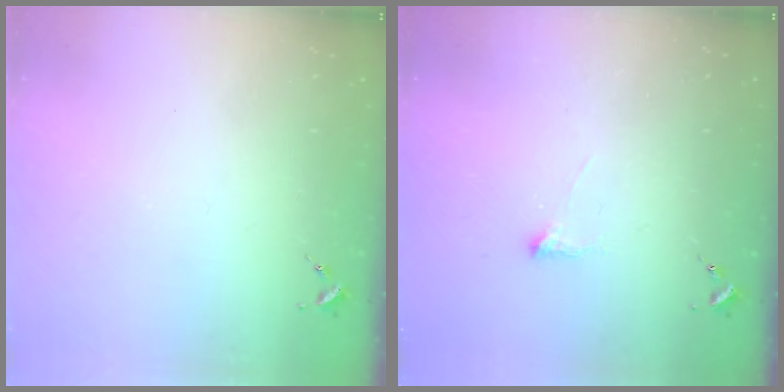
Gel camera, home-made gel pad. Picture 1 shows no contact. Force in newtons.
{"total": 3.6, "press": 3.6, "slide": 0.6}